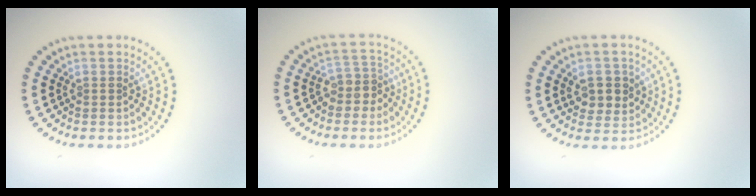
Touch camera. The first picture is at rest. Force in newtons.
{"total": 2.5, "press": 2.1, "slide": 1.3}
{"total": 2.9, "press": 2.8, "slide": 0.8}